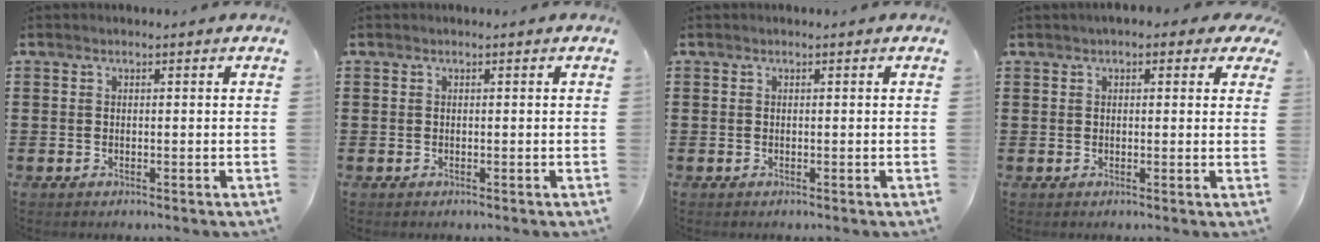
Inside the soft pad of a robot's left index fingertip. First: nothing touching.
{"total": 0.0}
{"total": 0.0}
{"total": 1.9, "force": [1.1, 1.0, 1.2], "torque": [-0.020, 0.006, 0.017]}